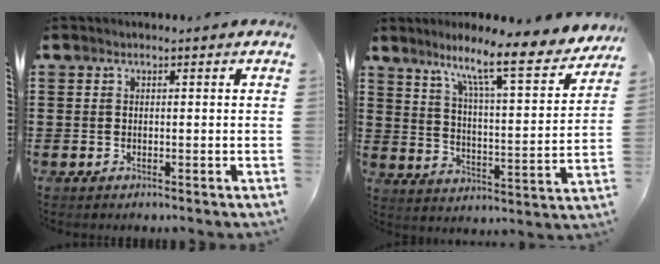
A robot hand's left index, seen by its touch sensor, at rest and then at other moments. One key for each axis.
{"total": 10.6, "fx": 8.2, "fy": 0.7, "fz": 6.6, "tx": -0.134, "ty": -0.054, "tz": 0.127}